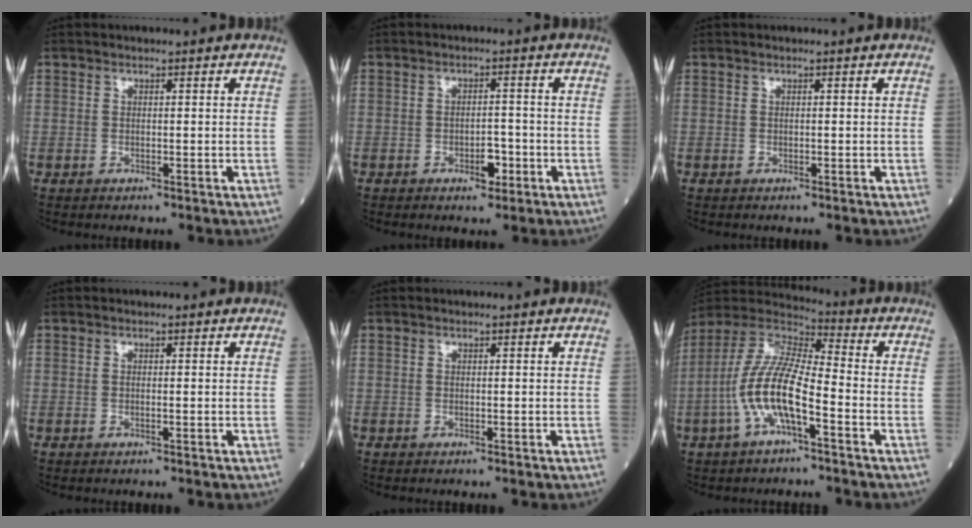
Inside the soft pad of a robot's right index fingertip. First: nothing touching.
{"total": 3.4, "force": [-1.4, 1.5, 2.7], "torque": [-0.039, 0.003, -0.018]}
{"total": 0.0}
{"total": 0.6, "force": [0.0, 0.1, 0.6], "torque": [-0.016, -0.003, 0.000]}
{"total": 0.0}
{"total": 12.7, "force": [-4.1, 2.9, 11.7], "torque": [-0.252, 0.009, -0.082]}